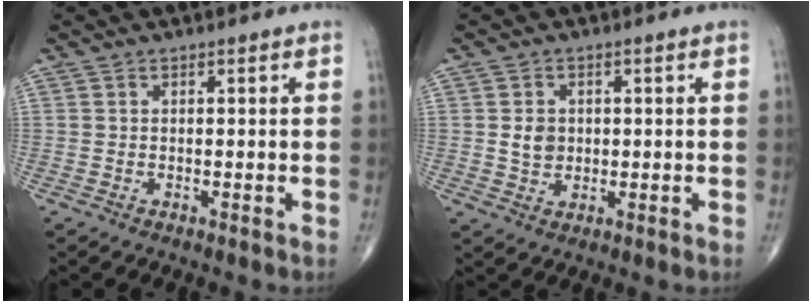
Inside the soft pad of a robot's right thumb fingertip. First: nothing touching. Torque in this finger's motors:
{"motor_torque": [0.17, 0.50, -0.16, -0.34, 0.02]}